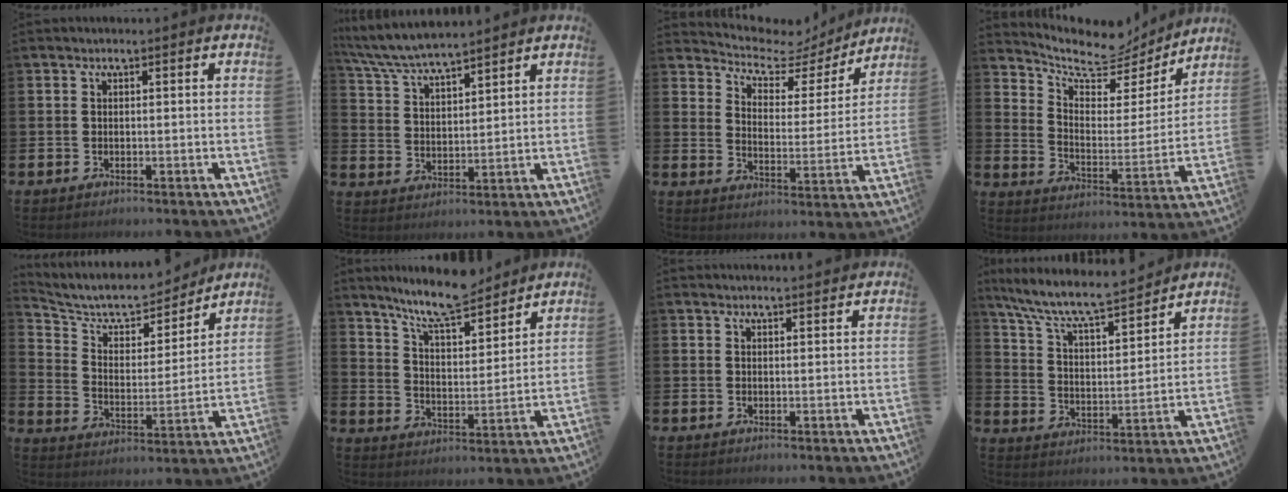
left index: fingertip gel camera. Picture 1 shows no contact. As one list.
[{"total": 6.1, "force": [6.0, 0.4, 1.4], "torque": [-0.050, -0.031, 0.108]}, {"total": 5.8, "force": [5.1, 2.4, 1.4], "torque": [-0.056, -0.043, 0.081]}, {"total": 8.7, "force": [7.7, 3.0, 2.5], "torque": [-0.081, -0.060, 0.132]}, {"total": 8.6, "force": [7.5, 3.3, 2.7], "torque": [-0.079, -0.058, 0.125]}, {"total": 9.4, "force": [8.7, 1.5, 3.3], "torque": [-0.091, -0.050, 0.157]}, {"total": 1.4, "force": [1.4, 0.0, -0.1], "torque": [0.013, -0.012, 0.023]}, {"total": 8.6, "force": [7.9, 1.3, 3.2], "torque": [-0.098, -0.056, 0.135]}]